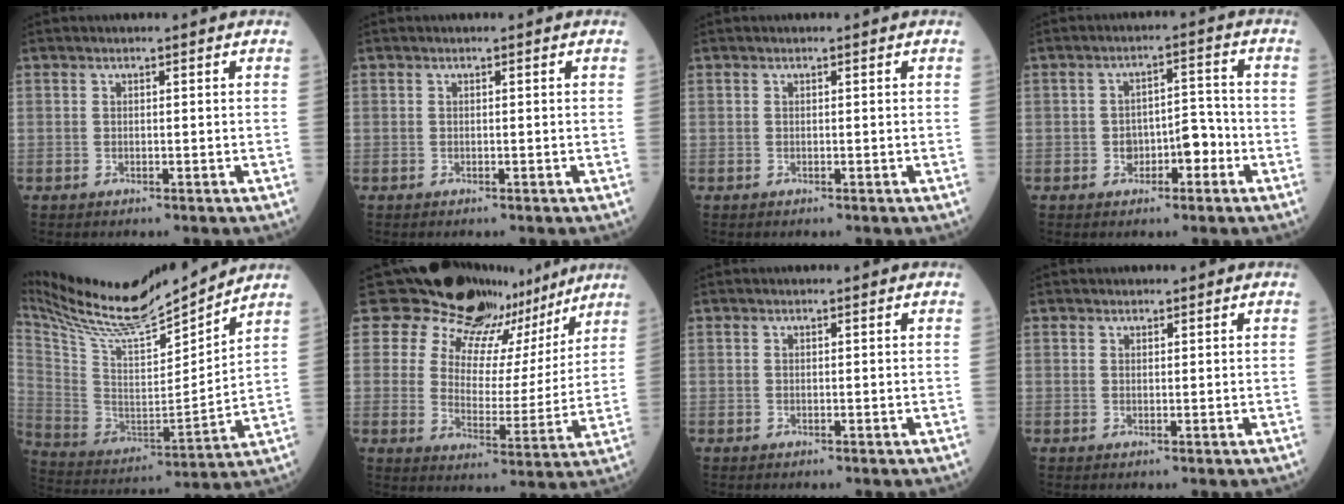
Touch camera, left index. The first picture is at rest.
{"total": 0.0}
{"total": 0.0}
{"total": 4.8, "force": [-2.0, 2.5, 3.6], "torque": [-0.053, 0.019, -0.030]}
{"total": 20.2, "force": [18.5, 1.7, 7.9], "torque": [-0.168, -0.019, 0.321]}
{"total": 17.2, "force": [15.0, 7.9, 2.5], "torque": [-0.026, -0.028, 0.180]}
{"total": 0.0}
{"total": 0.8, "force": [0.5, 0.6, -0.1], "torque": [0.009, -0.005, 0.003]}